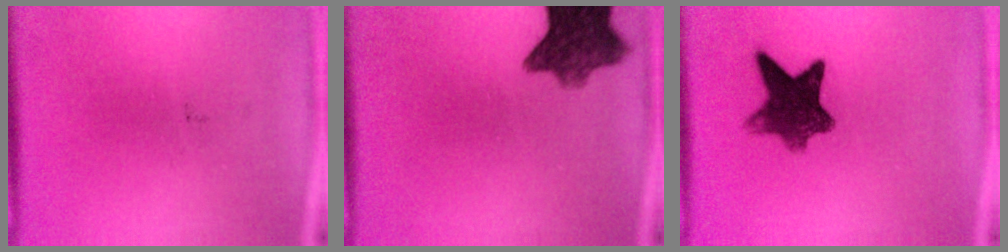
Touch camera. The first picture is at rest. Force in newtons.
{"total": 9.4}
{"total": 8.7}